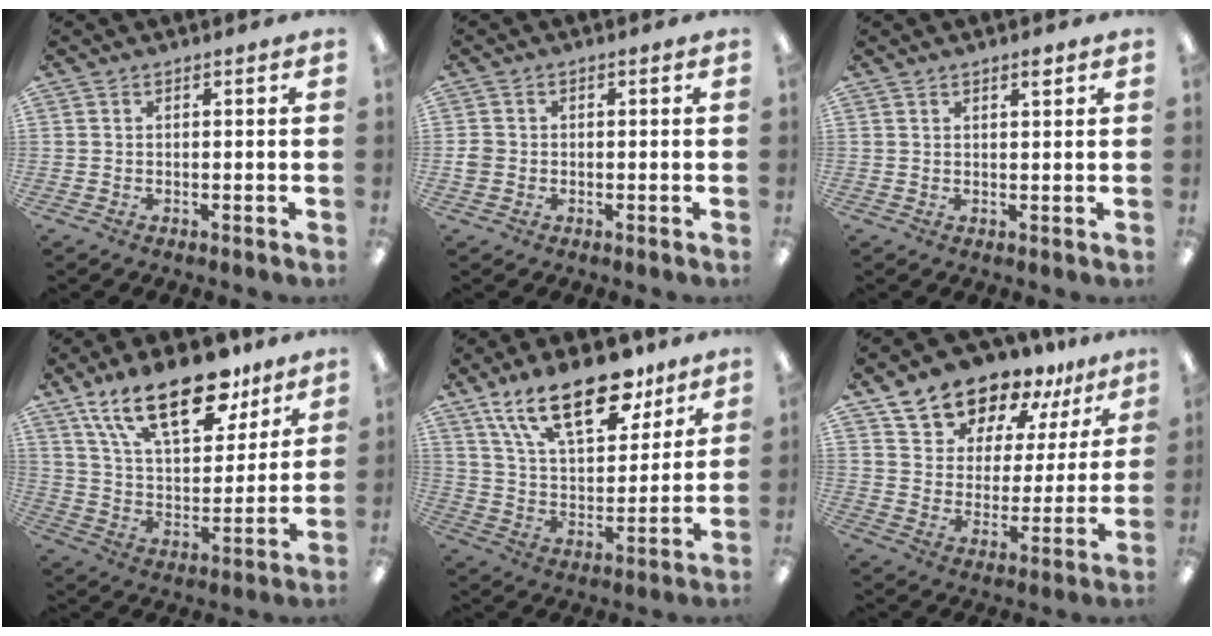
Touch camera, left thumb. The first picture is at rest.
{"total": 2.2, "force": [-0.4, 2.0, 0.8], "torque": [-0.014, 0.004, -0.009]}
{"total": 2.1, "force": [1.6, 0.5, 1.2], "torque": [-0.017, -0.002, 0.026]}
{"total": 22.7, "force": [14.6, 10.1, 14.1], "torque": [-0.227, -0.069, 0.252]}
{"total": 21.5, "force": [14.0, 9.6, 13.2], "torque": [-0.217, -0.062, 0.241]}
{"total": 14.3, "force": [12.8, 5.9, 2.8], "torque": [-0.072, -0.099, 0.240]}